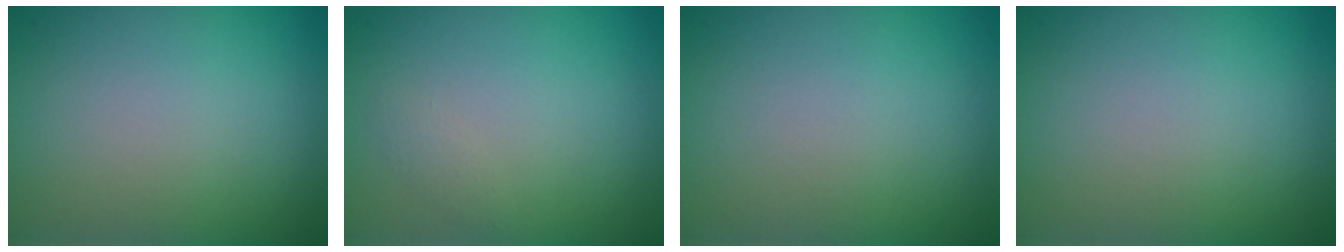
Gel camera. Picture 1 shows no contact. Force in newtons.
{"total": 0.6, "press": 0.6, "slide": 0.1}
{"total": 0.0}
{"total": 0.0}